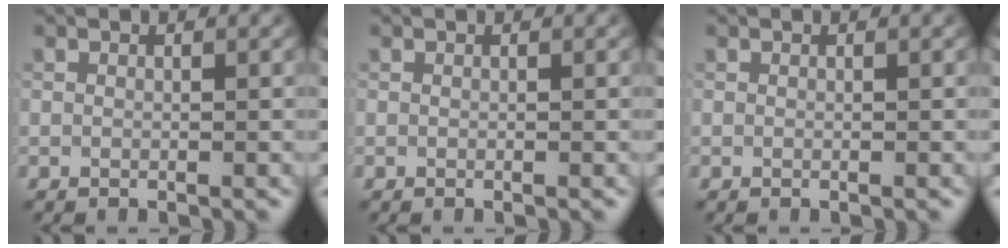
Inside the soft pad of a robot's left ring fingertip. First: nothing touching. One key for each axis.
{"total": 0.0}
{"total": 0.0}